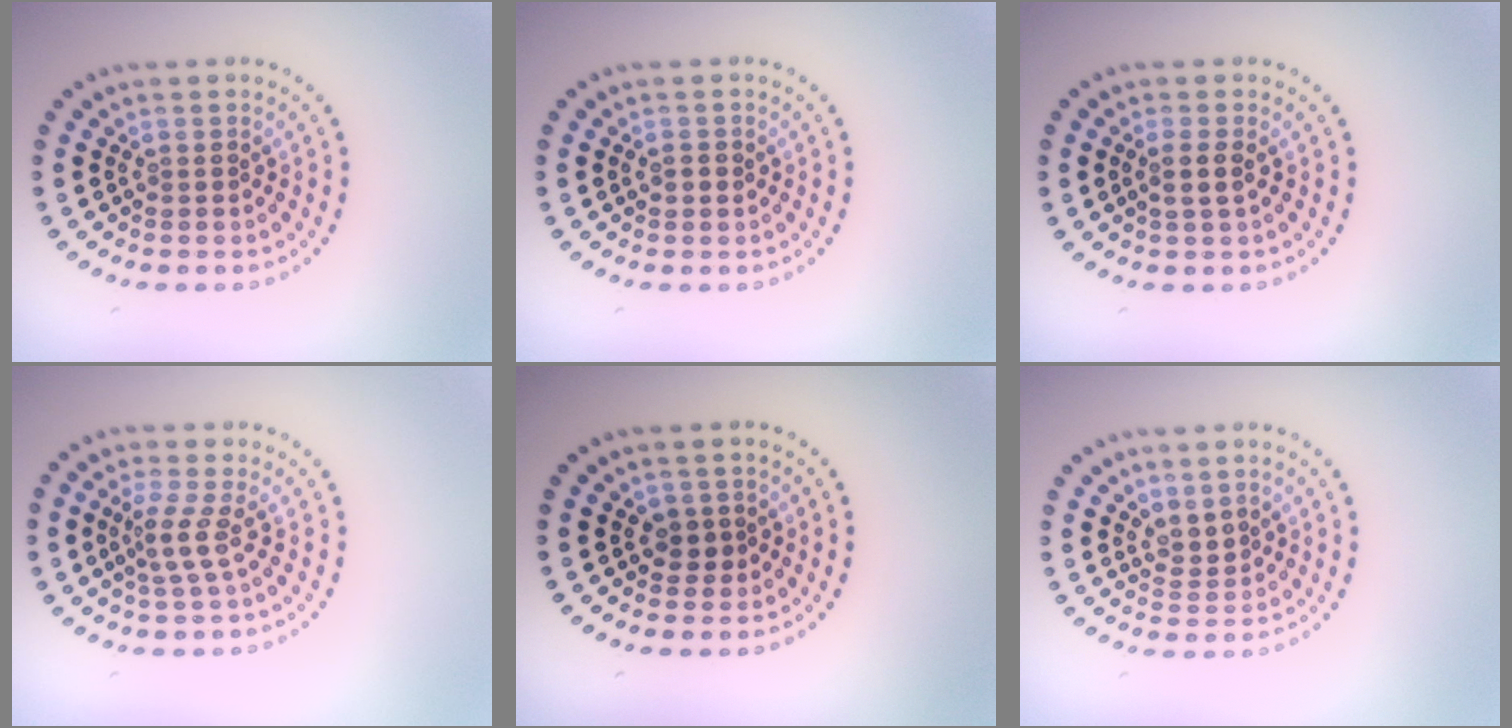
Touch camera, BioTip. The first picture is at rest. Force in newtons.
{"total": 0.9, "press": 0.9, "slide": 0.1}
{"total": 1.5, "press": 1.3, "slide": 0.7}
{"total": 2.2, "press": 1.4, "slide": 1.6}
{"total": 1.5, "press": 1.2, "slide": 0.9}
{"total": 1.5, "press": 1.2, "slide": 0.9}